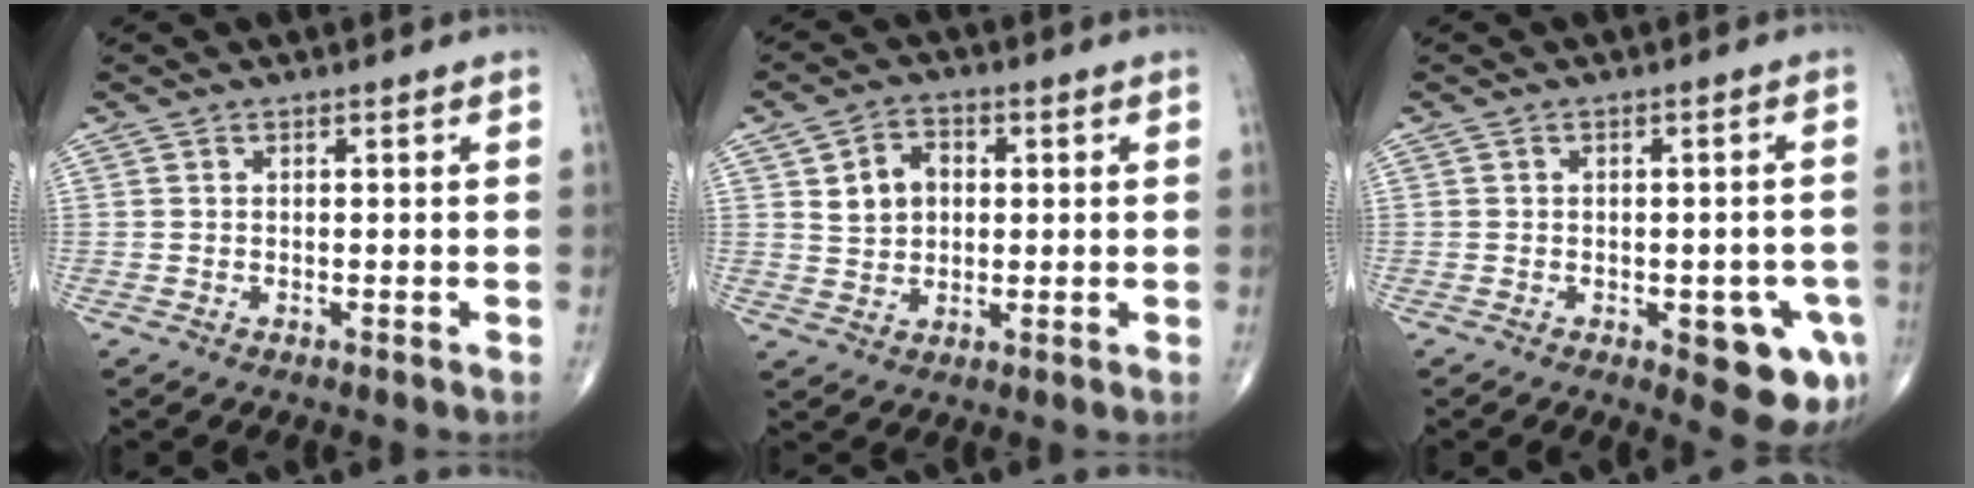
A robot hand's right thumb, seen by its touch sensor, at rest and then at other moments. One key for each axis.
{"total": 6.9, "fx": 1.5, "fy": 5.4, "fz": 4.0, "tx": -0.044, "ty": 0.002, "tz": 0.025}
{"total": 9.4, "fx": -3.5, "fy": 3.9, "fz": 7.9, "tx": -0.063, "ty": 0.003, "tz": -0.036}